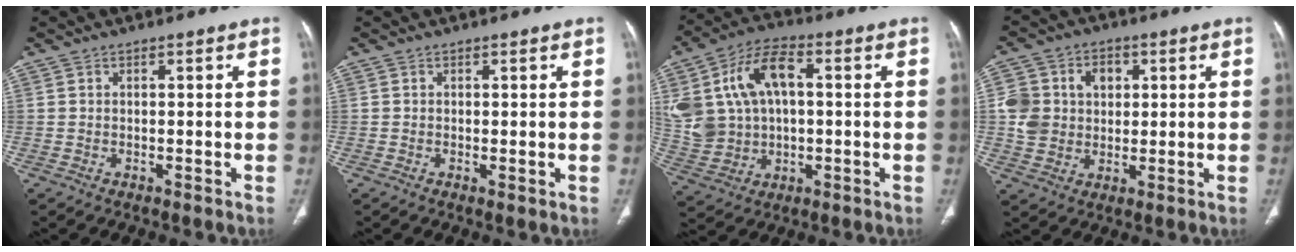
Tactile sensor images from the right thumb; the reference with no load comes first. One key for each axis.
{"total": 0.7, "fx": 0.0, "fy": 0.3, "fz": 0.7, "tx": -0.015, "ty": -0.004, "tz": -0.002}
{"total": 17.9, "fx": 3.5, "fy": 11.8, "fz": 13.0, "tx": -0.250, "ty": 0.022, "tz": 0.071}
{"total": 10.8, "fx": 1.7, "fy": 9.3, "fz": 5.2, "tx": -0.067, "ty": 0.010, "tz": 0.033}